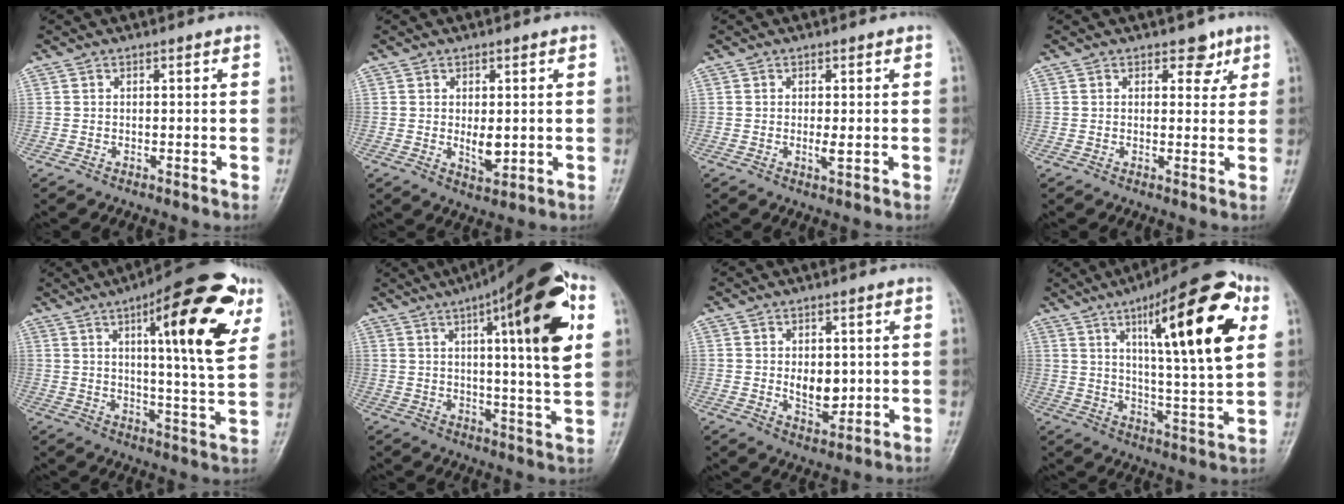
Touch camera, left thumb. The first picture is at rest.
{"total": 4.8, "force": [0.1, 2.4, 4.2], "torque": [-0.055, -0.011, 0.008]}
{"total": 2.2, "force": [-0.1, 0.6, 2.2], "torque": [-0.036, -0.005, 0.000]}
{"total": 3.6, "force": [2.1, 2.3, 1.8], "torque": [0.002, -0.009, 0.025]}
{"total": 20.8, "force": [8.8, 4.8, 18.2], "torque": [-0.224, -0.026, 0.118]}
{"total": 20.9, "force": [7.3, 3.9, 19.2], "torque": [-0.255, -0.011, 0.095]}
{"total": 6.5, "force": [0.3, 4.0, 5.1], "torque": [-0.058, -0.012, 0.015]}
{"total": 23.3, "force": [8.7, 5.3, 21.0], "torque": [-0.282, -0.021, 0.127]}